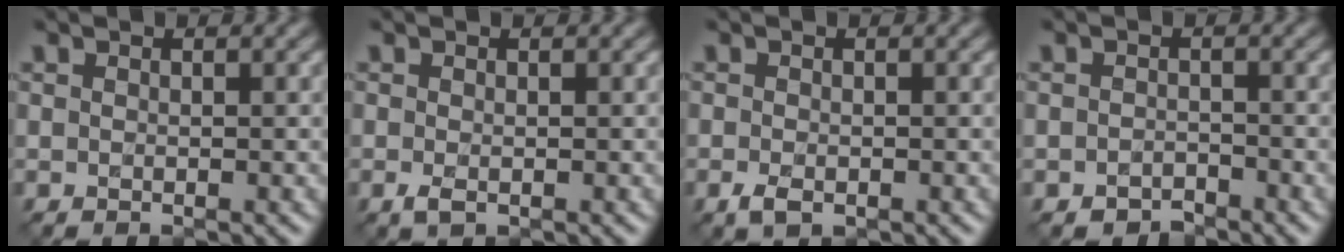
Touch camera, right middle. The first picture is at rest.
{"total": 1.1, "force": [-0.6, 0.4, 0.9], "torque": [-0.021, -0.005, -0.008]}
{"total": 1.9, "force": [-1.1, 1.0, 1.2], "torque": [-0.030, -0.009, -0.019]}
{"total": 1.7, "force": [-1.5, 0.8, 0.2], "torque": [-0.004, -0.003, -0.028]}